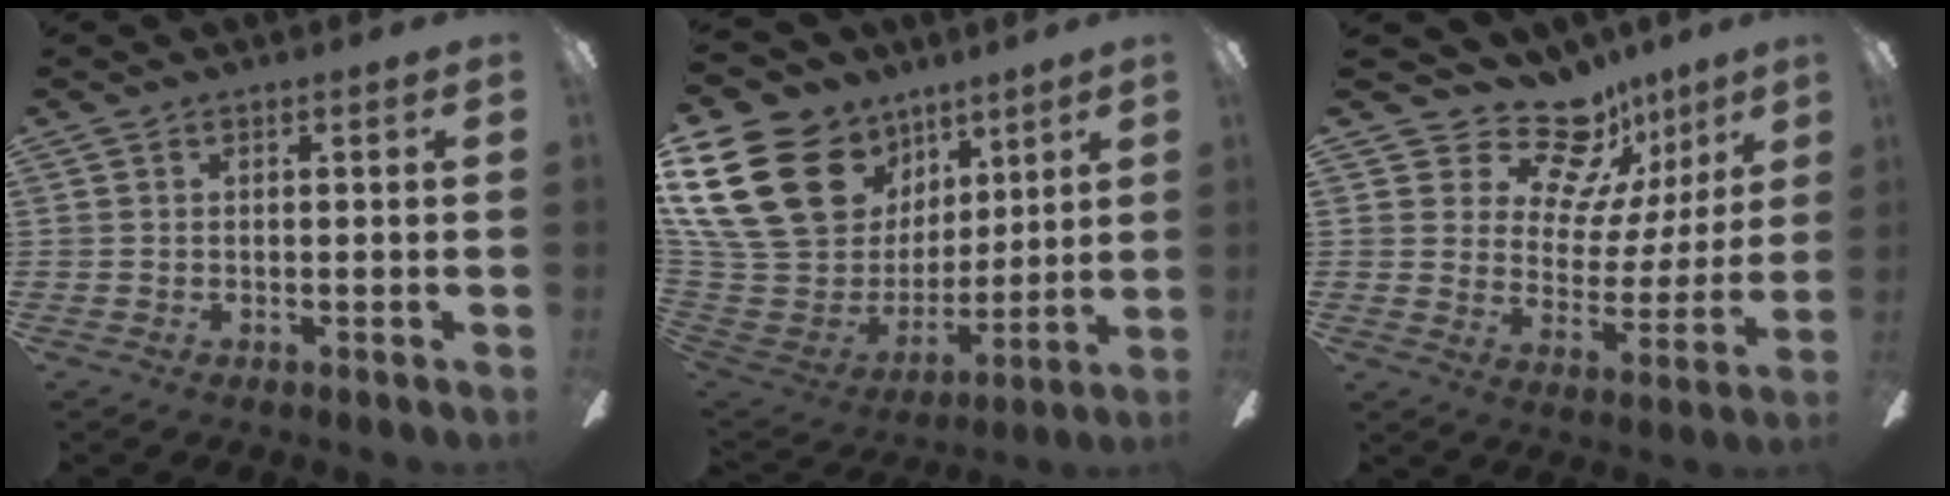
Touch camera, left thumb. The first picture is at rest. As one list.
[{"total": 26.8, "force": [11.3, 19.5, 14.6], "torque": [-0.323, -0.048, 0.239]}, {"total": 15.6, "force": [12.3, 8.1, 5.2], "torque": [-0.090, -0.091, 0.222]}]